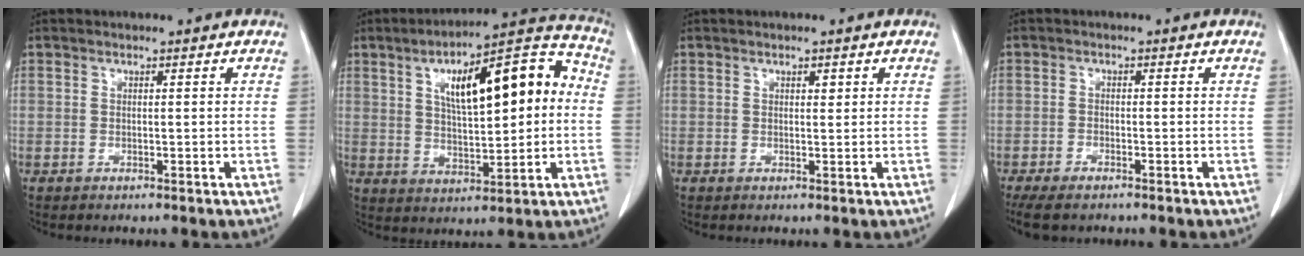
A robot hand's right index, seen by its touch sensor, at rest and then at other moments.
{"total": 16.9, "force": [3.0, 4.9, 15.9], "torque": [-0.236, 0.042, 0.049]}
{"total": 1.0, "force": [0.5, 0.5, 0.7], "torque": [-0.010, -0.002, 0.007]}
{"total": 5.8, "force": [-4.6, 1.6, 3.1], "torque": [-0.049, -0.010, -0.076]}